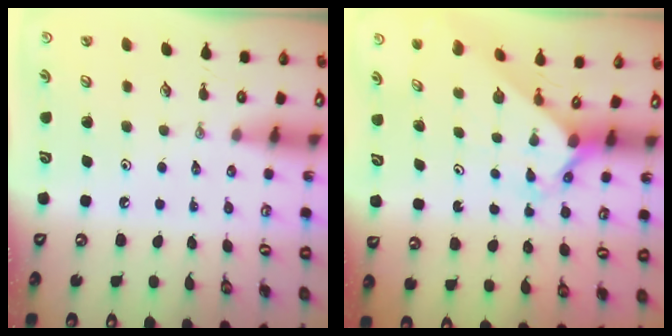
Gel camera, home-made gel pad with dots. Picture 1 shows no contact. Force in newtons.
{"total": 2.4, "press": 2.3, "slide": 0.3}